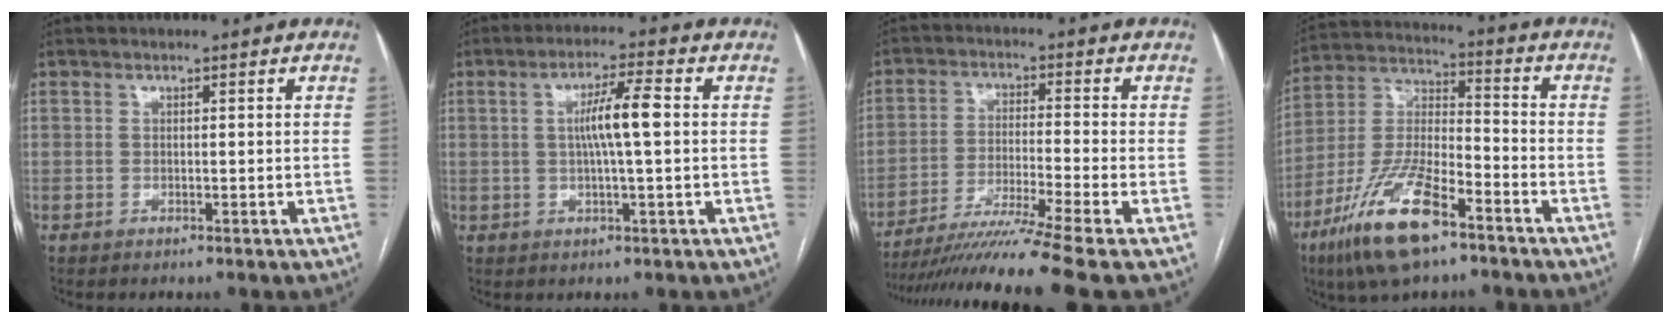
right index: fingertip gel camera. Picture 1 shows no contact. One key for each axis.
{"total": 6.3, "fx": 0.5, "fy": 0.1, "fz": 6.3, "tx": -0.114, "ty": 0.005, "tz": 0.008}
{"total": 13.4, "fx": -10.9, "fy": -3.5, "fz": 6.9, "tx": -0.113, "ty": -0.031, "tz": -0.181}
{"total": 16.1, "fx": -9.7, "fy": 4.4, "fz": 12.0, "tx": -0.252, "ty": -0.014, "tz": -0.178}